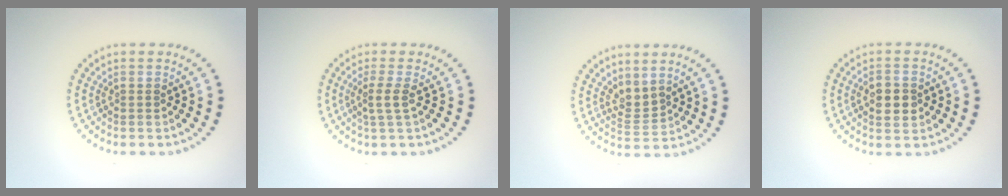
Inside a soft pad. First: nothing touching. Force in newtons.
{"total": 1.8, "press": 1.3, "slide": 1.3}
{"total": 2.0, "press": 1.4, "slide": 1.4}
{"total": 2.9, "press": 2.9, "slide": 0.1}